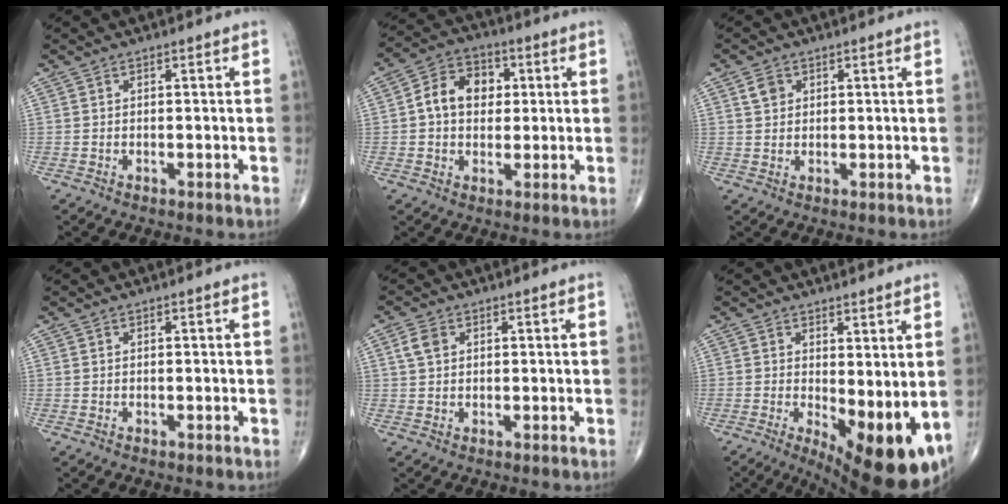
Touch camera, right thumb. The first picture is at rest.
{"total": 9.5, "force": [1.2, 7.3, 6.1], "torque": [-0.074, 0.019, 0.011]}
{"total": 2.7, "force": [1.2, 2.2, 1.2], "torque": [-0.014, -0.001, 0.021]}
{"total": 0.0}
{"total": 3.1, "force": [1.0, 2.2, 1.9], "torque": [-0.038, 0.005, 0.020]}
{"total": 13.2, "force": [-1.5, 4.8, 12.2], "torque": [-0.169, -0.028, -0.007]}